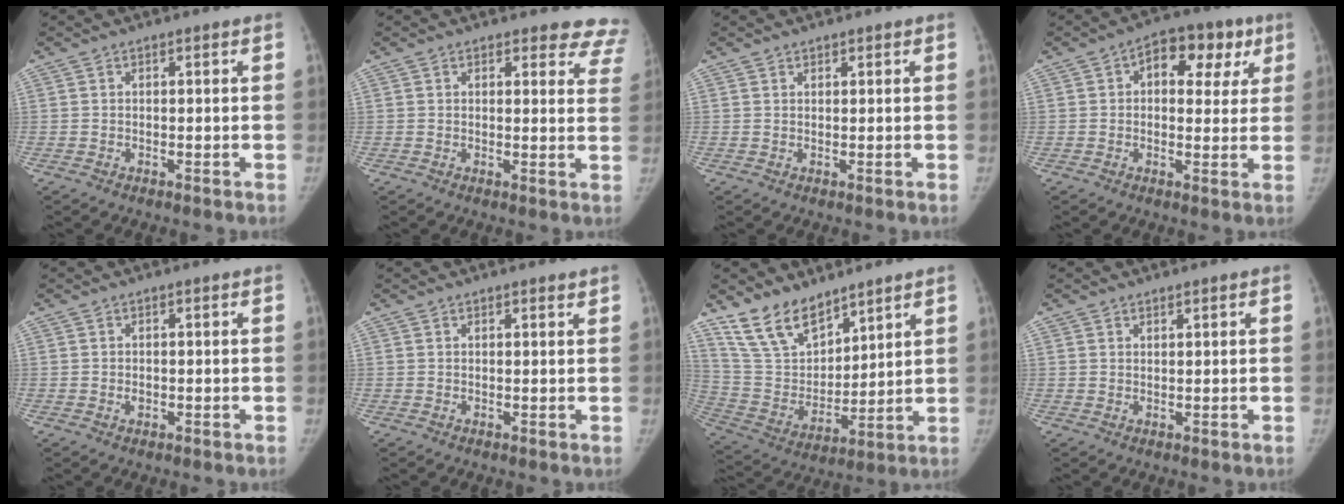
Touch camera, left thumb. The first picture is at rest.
{"total": 9.1, "force": [8.4, 3.5, 0.8], "torque": [0.055, -0.049, 0.056]}
{"total": 0.7, "force": [0.6, 0.4, -0.2], "torque": [0.014, -0.004, 0.005]}
{"total": 11.1, "force": [4.0, 7.1, 7.5], "torque": [-0.049, 0.014, 0.050]}
{"total": 0.9, "force": [-0.2, 0.7, 0.5], "torque": [-0.004, 0.000, -0.002]}
{"total": 0.8, "force": [0.8, 0.3, 0.2], "torque": [0.001, -0.007, 0.010]}
{"total": 14.0, "force": [10.7, 7.0, 5.6], "torque": [-0.070, -0.062, 0.222]}
{"total": 0.9, "force": [0.8, 0.4, 0.1], "torque": [0.008, -0.007, 0.014]}